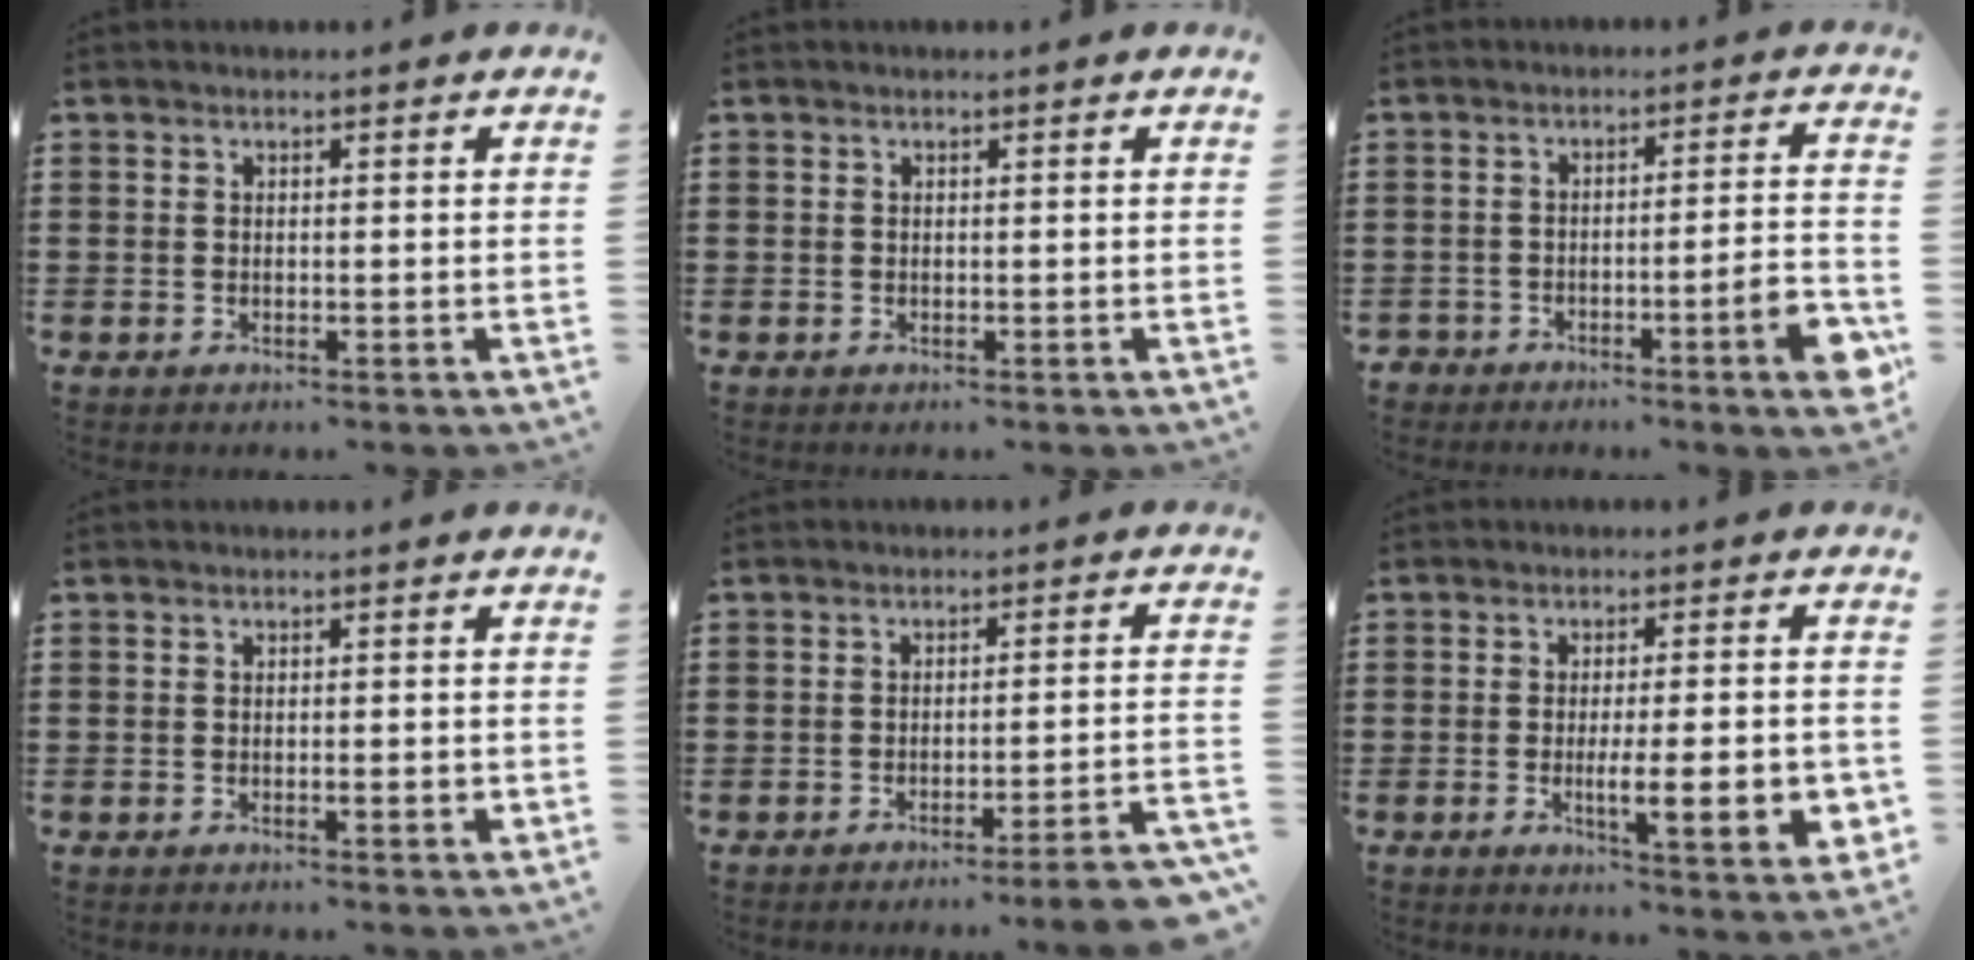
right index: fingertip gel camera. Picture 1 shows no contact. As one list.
[{"total": 0.0}, {"total": 6.2, "force": [-4.1, 0.9, 4.6], "torque": [-0.072, -0.002, -0.072]}, {"total": 1.6, "force": [-0.4, 0.2, 1.6], "torque": [-0.025, -0.003, -0.006]}, {"total": 4.0, "force": [-3.4, -0.7, 2.1], "torque": [-0.036, -0.017, -0.066]}, {"total": 8.7, "force": [-1.7, 1.8, 8.3], "torque": [-0.125, -0.012, -0.027]}]